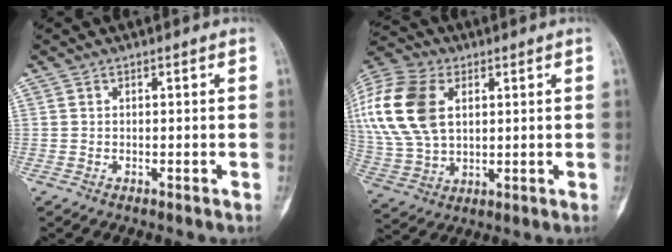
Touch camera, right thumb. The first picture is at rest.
{"total": 22.1, "force": [6.0, 14.7, 15.3], "torque": [-0.359, 0.016, 0.117]}